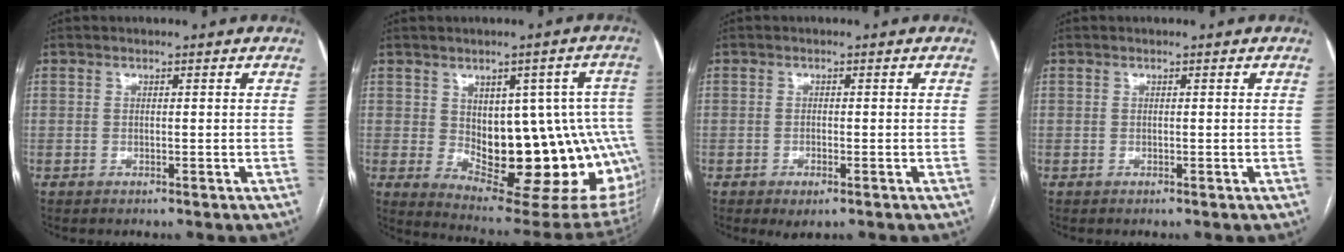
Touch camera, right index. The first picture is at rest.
{"total": 21.1, "force": [-1.2, 8.4, 19.3], "torque": [-0.175, 0.013, 0.013]}
{"total": 2.4, "force": [-1.3, 0.8, 1.8], "torque": [-0.030, -0.003, -0.015]}
{"total": 0.0}